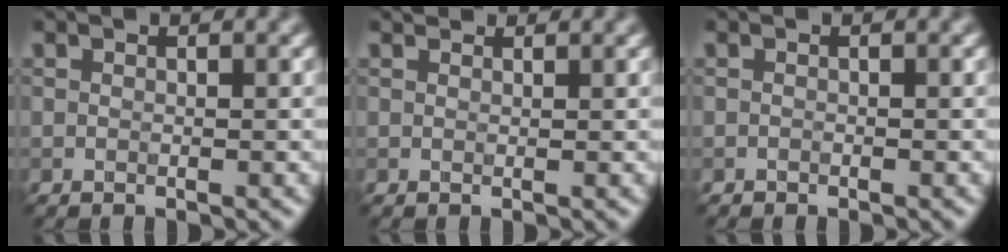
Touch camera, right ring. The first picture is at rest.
{"total": 1.0, "force": [0.9, 0.3, 0.3], "torque": [-0.007, -0.001, 0.009]}
{"total": 0.0}